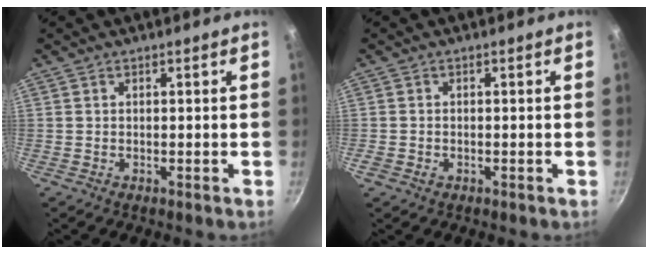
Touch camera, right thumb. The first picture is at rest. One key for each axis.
{"total": 1.2, "fx": -0.6, "fy": 0.9, "fz": 0.6, "tx": -0.011, "ty": 0.000, "tz": -0.011}